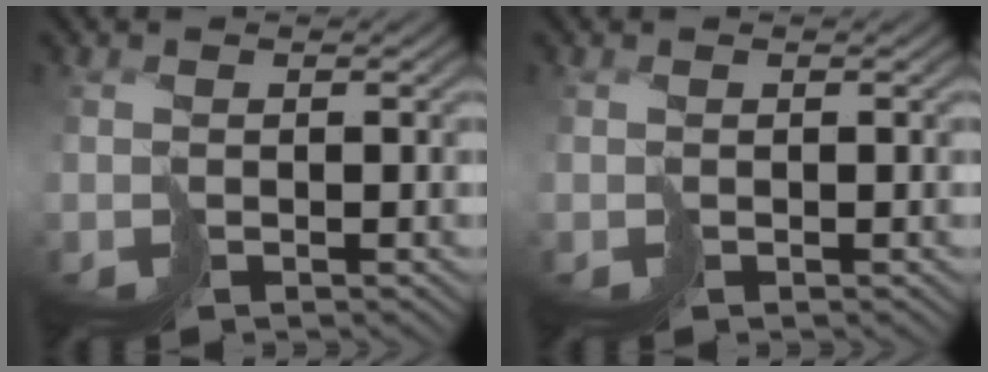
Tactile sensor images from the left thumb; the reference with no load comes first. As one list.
[{"total": 0.0}]